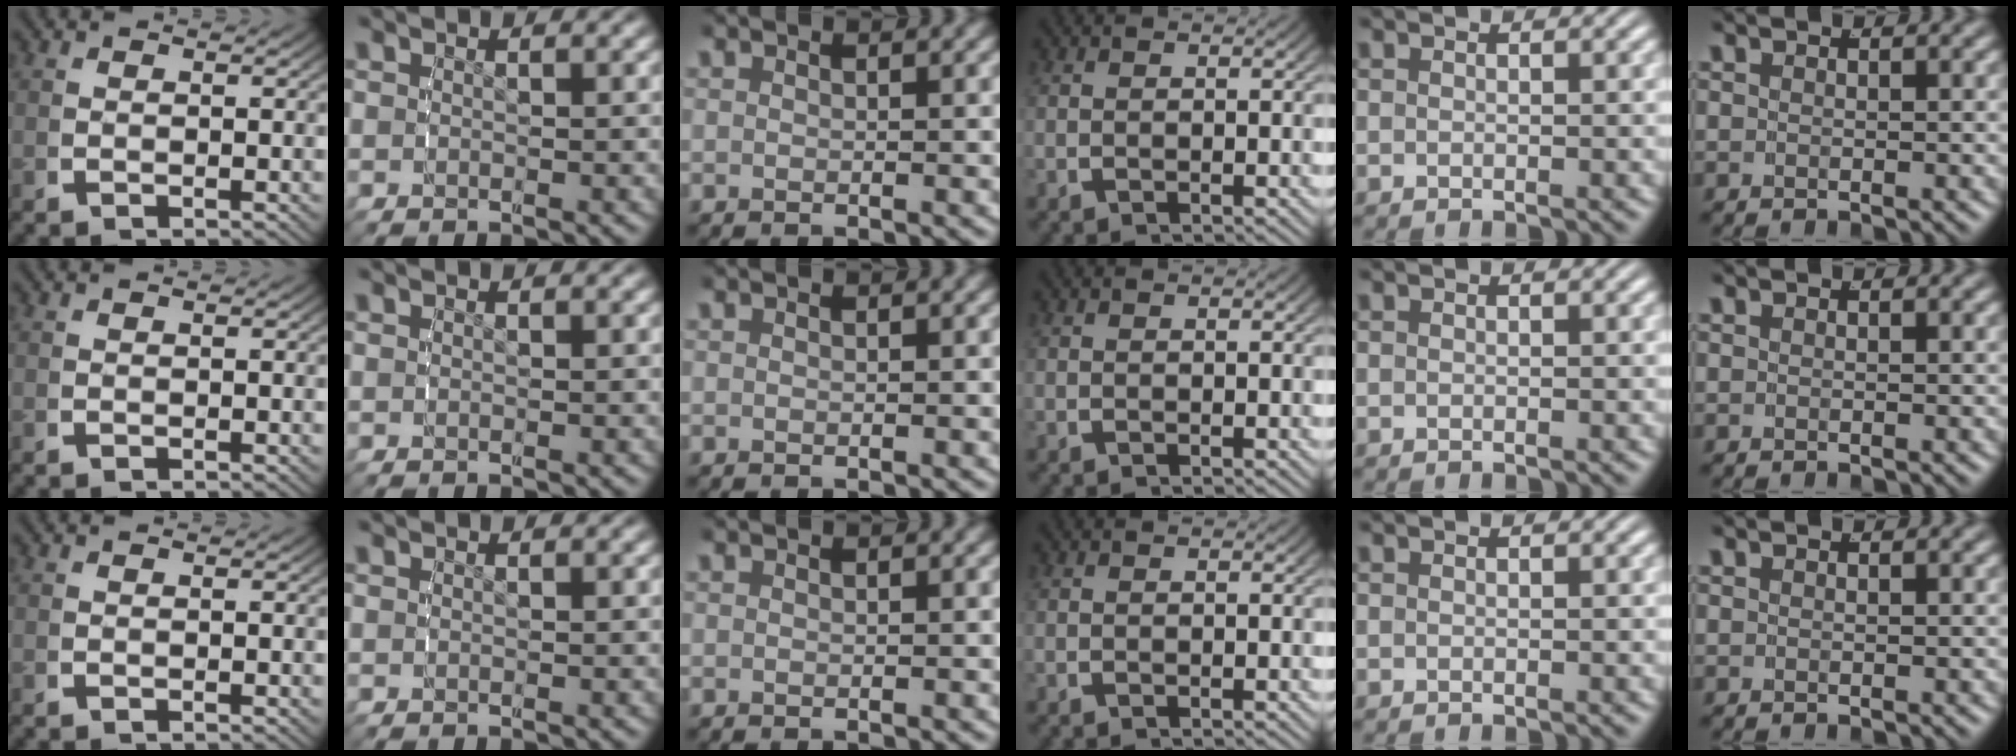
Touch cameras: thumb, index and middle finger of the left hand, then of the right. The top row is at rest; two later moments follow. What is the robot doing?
{"motion": "reach", "object": "router"}